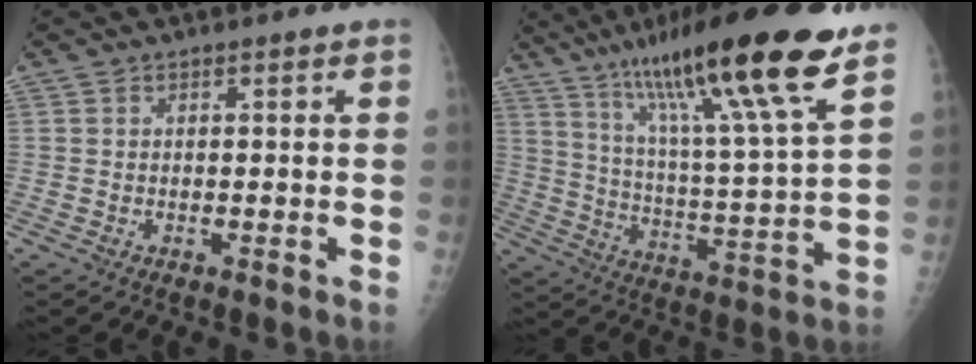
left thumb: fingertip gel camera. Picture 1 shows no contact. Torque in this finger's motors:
{"motor_torque": [1.15, 0.24, 1.44, -1.31, 0.42]}